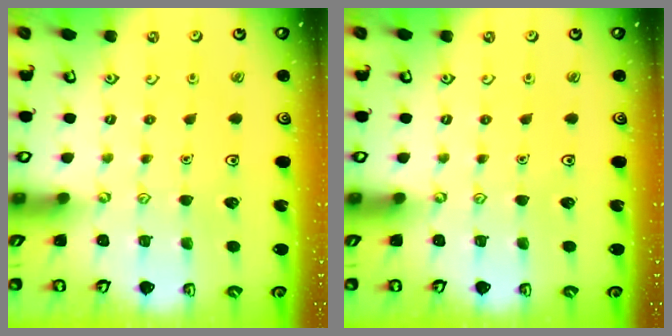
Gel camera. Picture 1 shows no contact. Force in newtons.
{"total": 0.0}